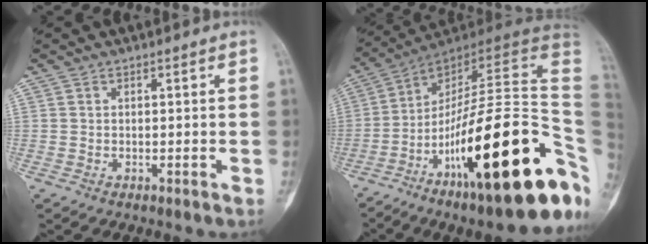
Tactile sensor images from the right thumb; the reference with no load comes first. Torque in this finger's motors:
{"motor_torque": [3.54, 1.48, 2.26, -0.50, 0.83]}